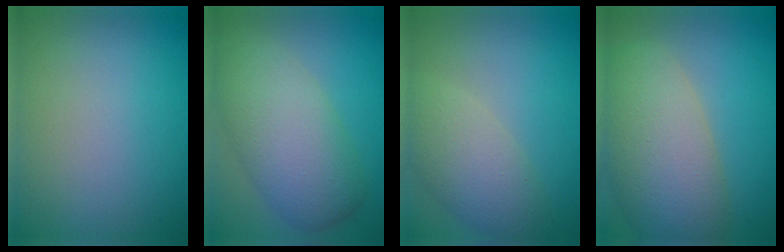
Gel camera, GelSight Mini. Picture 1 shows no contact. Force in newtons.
{"total": 7.4, "press": 7.4, "slide": 0.6}
{"total": 4.7, "press": 4.7, "slide": 0.4}
{"total": 9.6, "press": 9.6, "slide": 0.7}